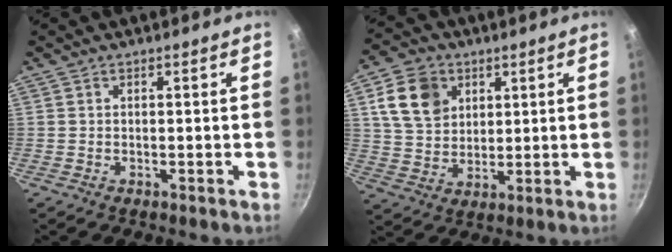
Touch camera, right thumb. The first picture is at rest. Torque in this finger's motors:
{"motor_torque": [-0.24, 0.94, 1.14, 0.40, 0.35]}